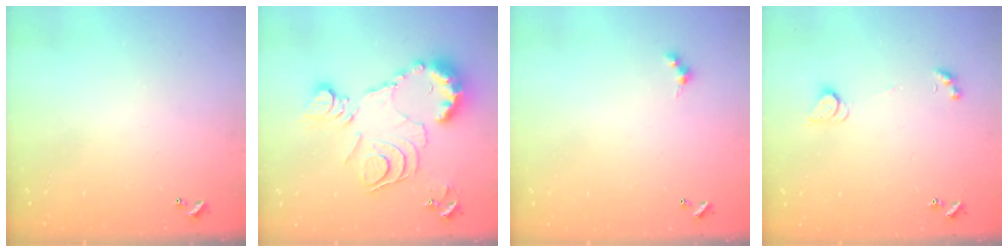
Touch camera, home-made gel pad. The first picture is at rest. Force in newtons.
{"total": 19.0, "press": 18.9, "slide": 2.0}
{"total": 2.4, "press": 2.4, "slide": 0.4}
{"total": 2.2, "press": 2.1, "slide": 0.4}